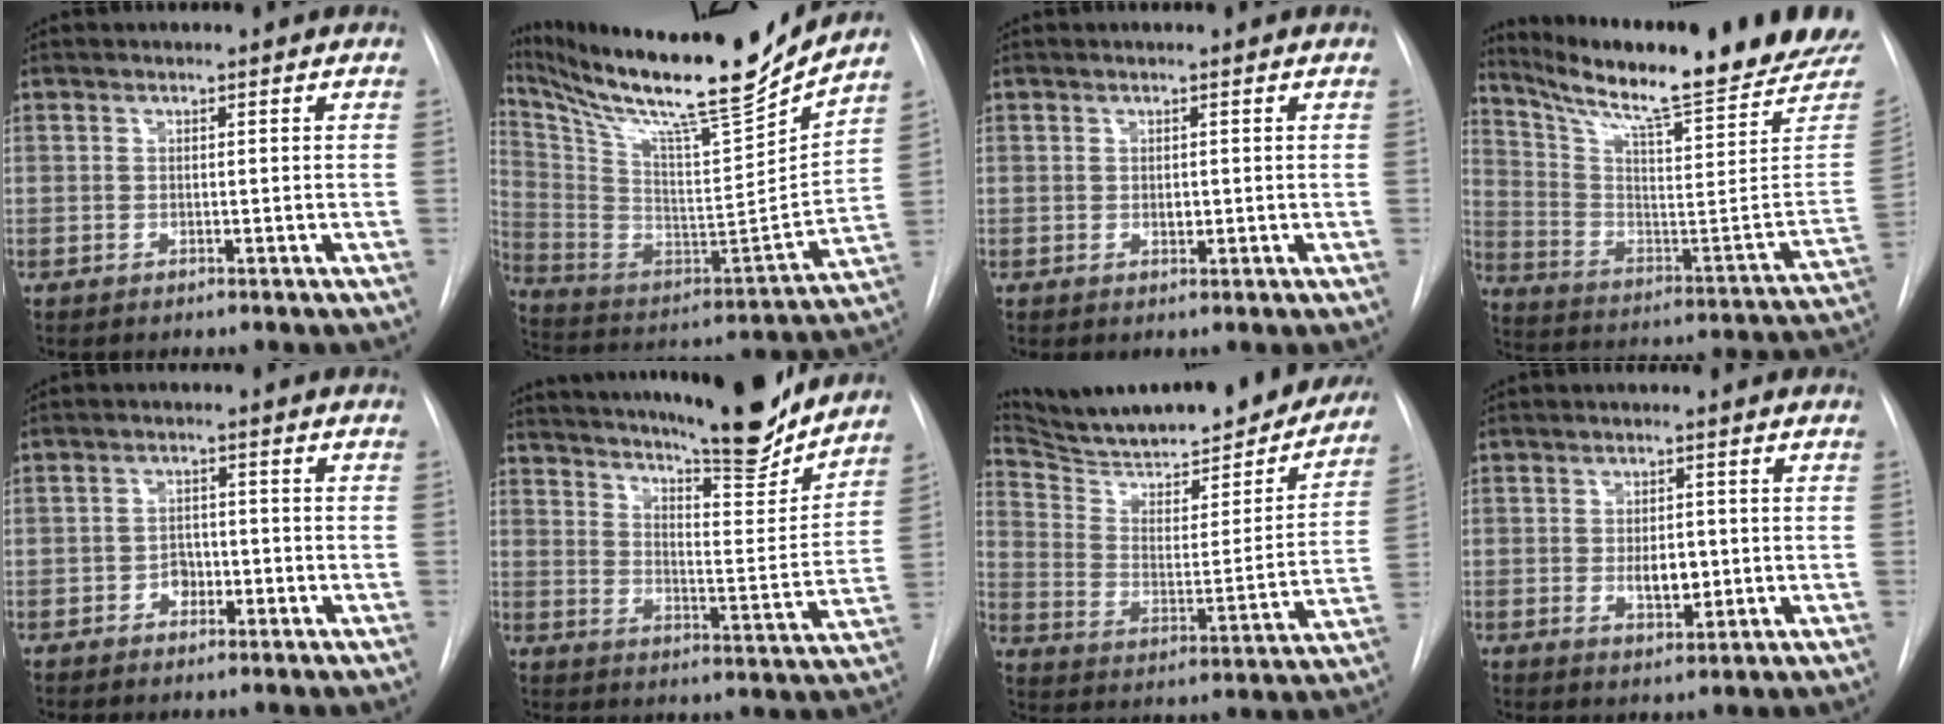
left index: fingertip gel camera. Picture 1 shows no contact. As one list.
[{"total": 23.8, "force": [20.9, 0.5, 11.4], "torque": [-0.222, -0.066, 0.343]}, {"total": 1.1, "force": [-0.9, 0.4, 0.4], "torque": [-0.005, -0.007, -0.012]}, {"total": 25.4, "force": [21.6, 0.8, 13.3], "torque": [-0.222, -0.083, 0.307]}, {"total": 3.1, "force": [-2.3, 1.8, 1.1], "torque": [-0.010, 0.002, -0.035]}, {"total": 22.8, "force": [20.1, 2.9, 10.4], "torque": [-0.172, -0.050, 0.271]}, {"total": 27.5, "force": [24.5, 5.0, 11.4], "torque": [-0.184, -0.058, 0.332]}, {"total": 3.9, "force": [-1.4, 1.9, 3.1], "torque": [-0.050, -0.009, -0.014]}]